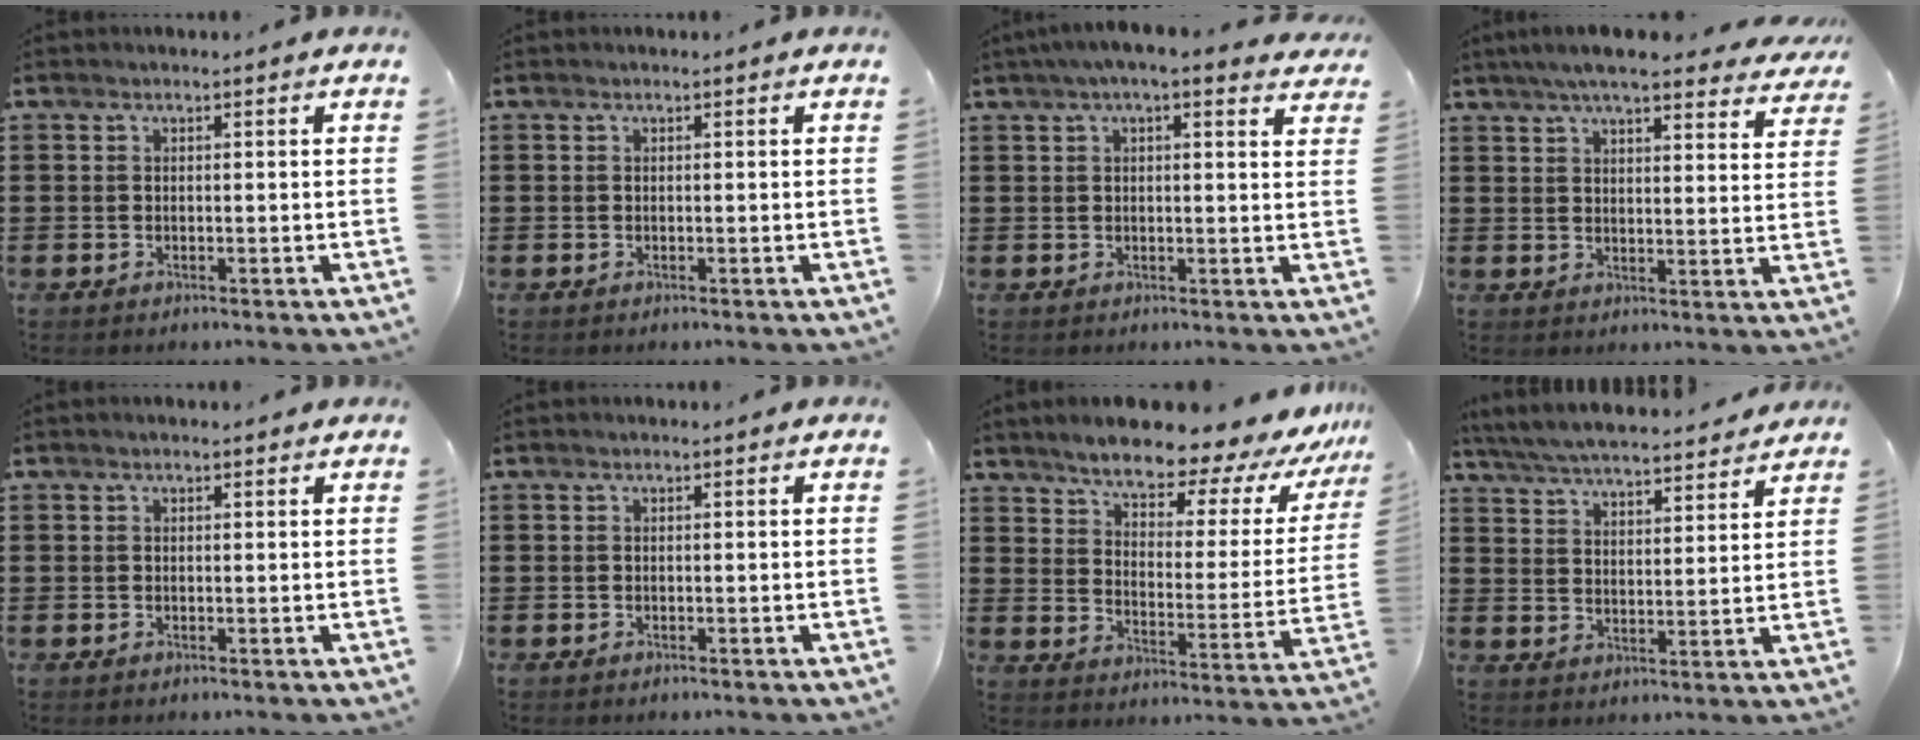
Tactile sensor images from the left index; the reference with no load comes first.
{"total": 0.0}
{"total": 3.9, "force": [3.0, 0.3, 2.5], "torque": [-0.056, 0.000, 0.052]}
{"total": 6.4, "force": [5.5, 0.4, 3.3], "torque": [-0.078, -0.012, 0.099]}
{"total": 0.6, "force": [0.3, 0.2, 0.4], "torque": [-0.009, 0.002, 0.007]}
{"total": 0.0}
{"total": 8.9, "force": [8.0, 1.8, 3.6], "torque": [-0.085, -0.058, 0.131]}
{"total": 5.6, "force": [5.4, 0.0, 1.2], "torque": [-0.048, -0.034, 0.093]}